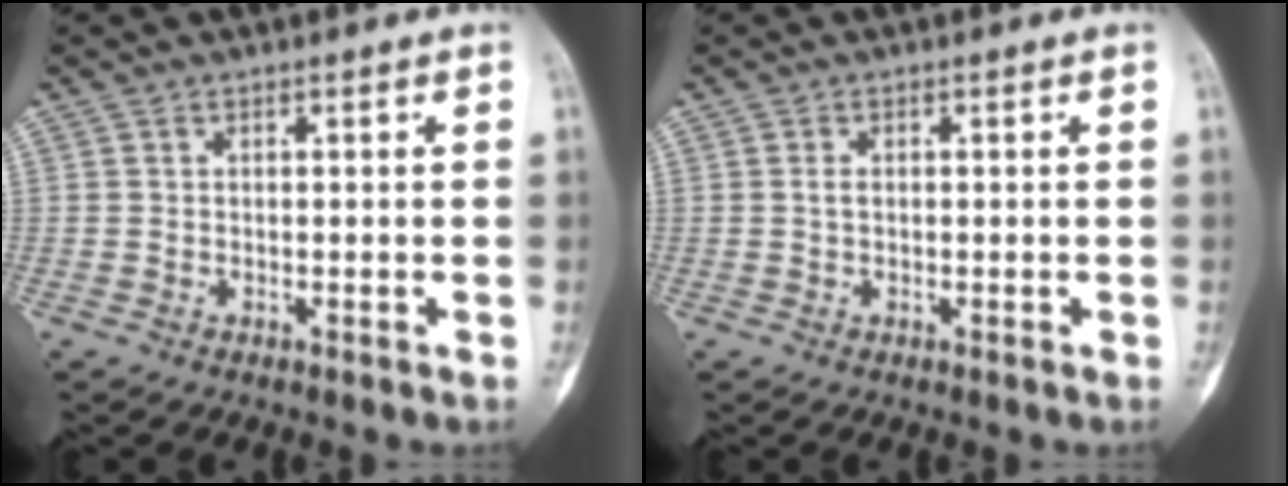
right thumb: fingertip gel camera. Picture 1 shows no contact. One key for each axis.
{"total": 1.0, "fx": -0.1, "fy": 0.5, "fz": 0.9, "tx": -0.018, "ty": 0.001, "tz": -0.001}